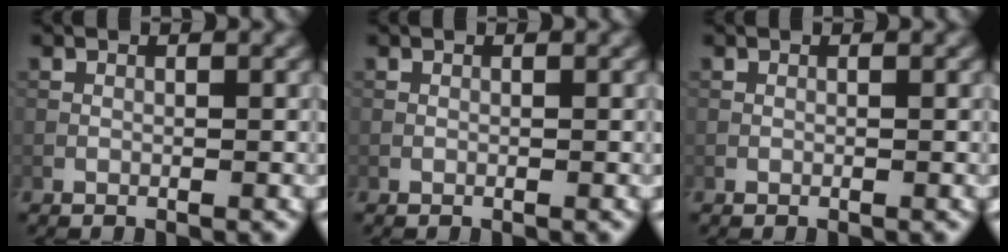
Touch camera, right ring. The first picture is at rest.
{"total": 0.0}
{"total": 0.0}